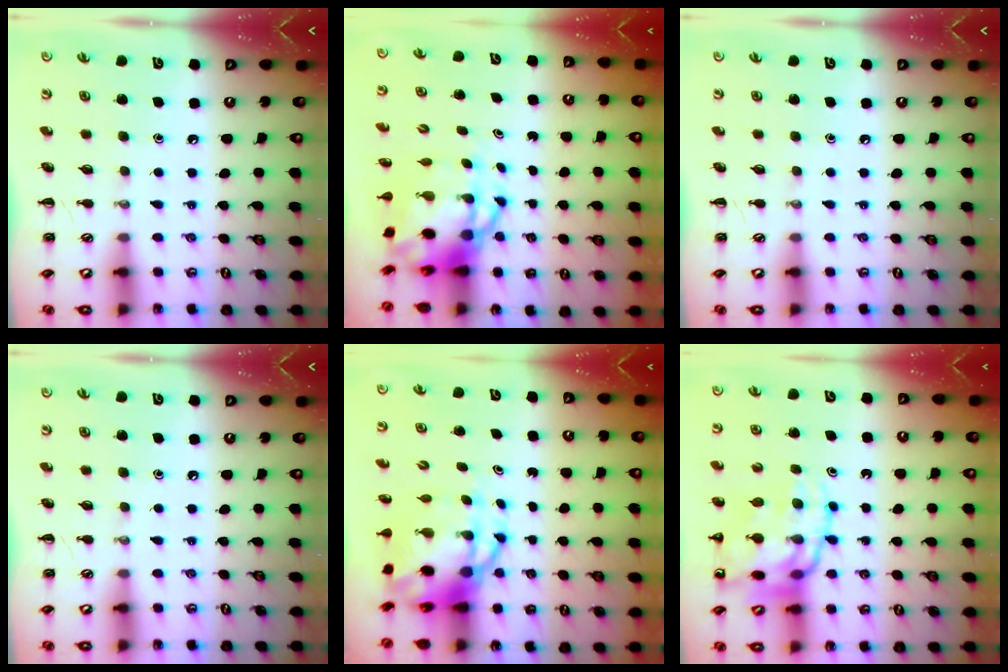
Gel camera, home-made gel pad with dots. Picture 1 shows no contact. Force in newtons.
{"total": 8.3, "press": 8.0, "slide": 2.3}
{"total": 0.0}
{"total": 0.0}
{"total": 9.2, "press": 9.0, "slide": 2.2}
{"total": 17.5, "press": 17.3, "slide": 2.9}